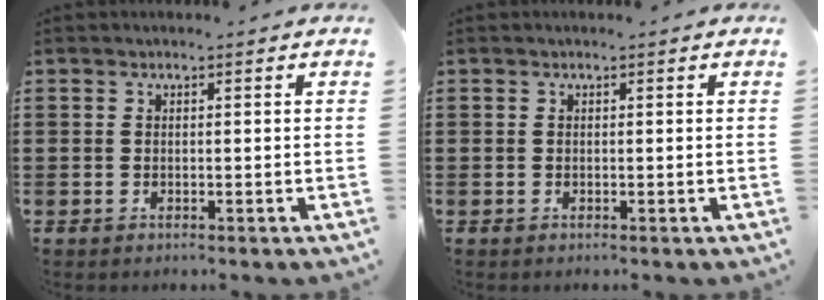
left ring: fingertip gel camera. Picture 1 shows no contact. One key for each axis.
{"total": 0.0}